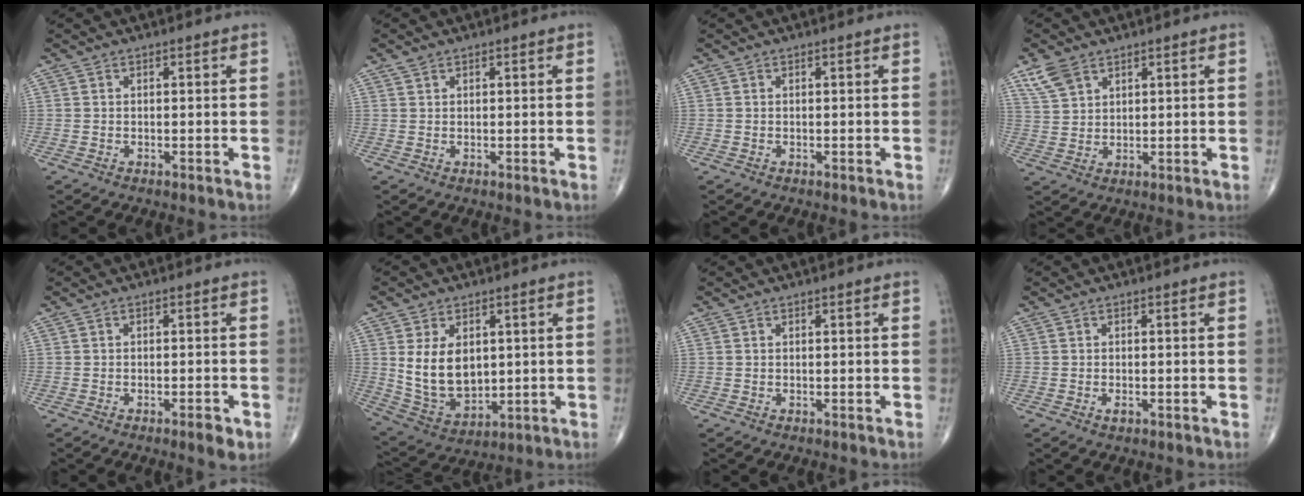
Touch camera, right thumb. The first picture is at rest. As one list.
[{"total": 0.9, "force": [0.6, 0.5, 0.4], "torque": [-0.007, 0.004, 0.012]}, {"total": 0.0}, {"total": 5.3, "force": [3.5, 3.0, 2.6], "torque": [-0.048, -0.009, 0.079]}, {"total": 2.8, "force": [-1.5, 0.8, 2.3], "torque": [-0.032, -0.001, -0.022]}, {"total": 11.6, "force": [1.8, 7.7, 8.5], "torque": [-0.129, -0.019, 0.055]}, {"total": 0.0}, {"total": 1.1, "force": [-0.5, 0.5, 0.9], "torque": [-0.013, 0.000, -0.008]}]